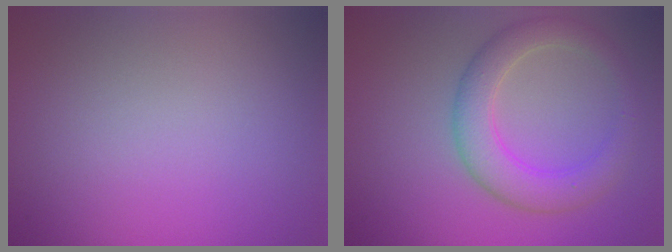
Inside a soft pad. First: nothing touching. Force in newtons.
{"total": 4.5, "press": 4.5, "slide": 0.2}